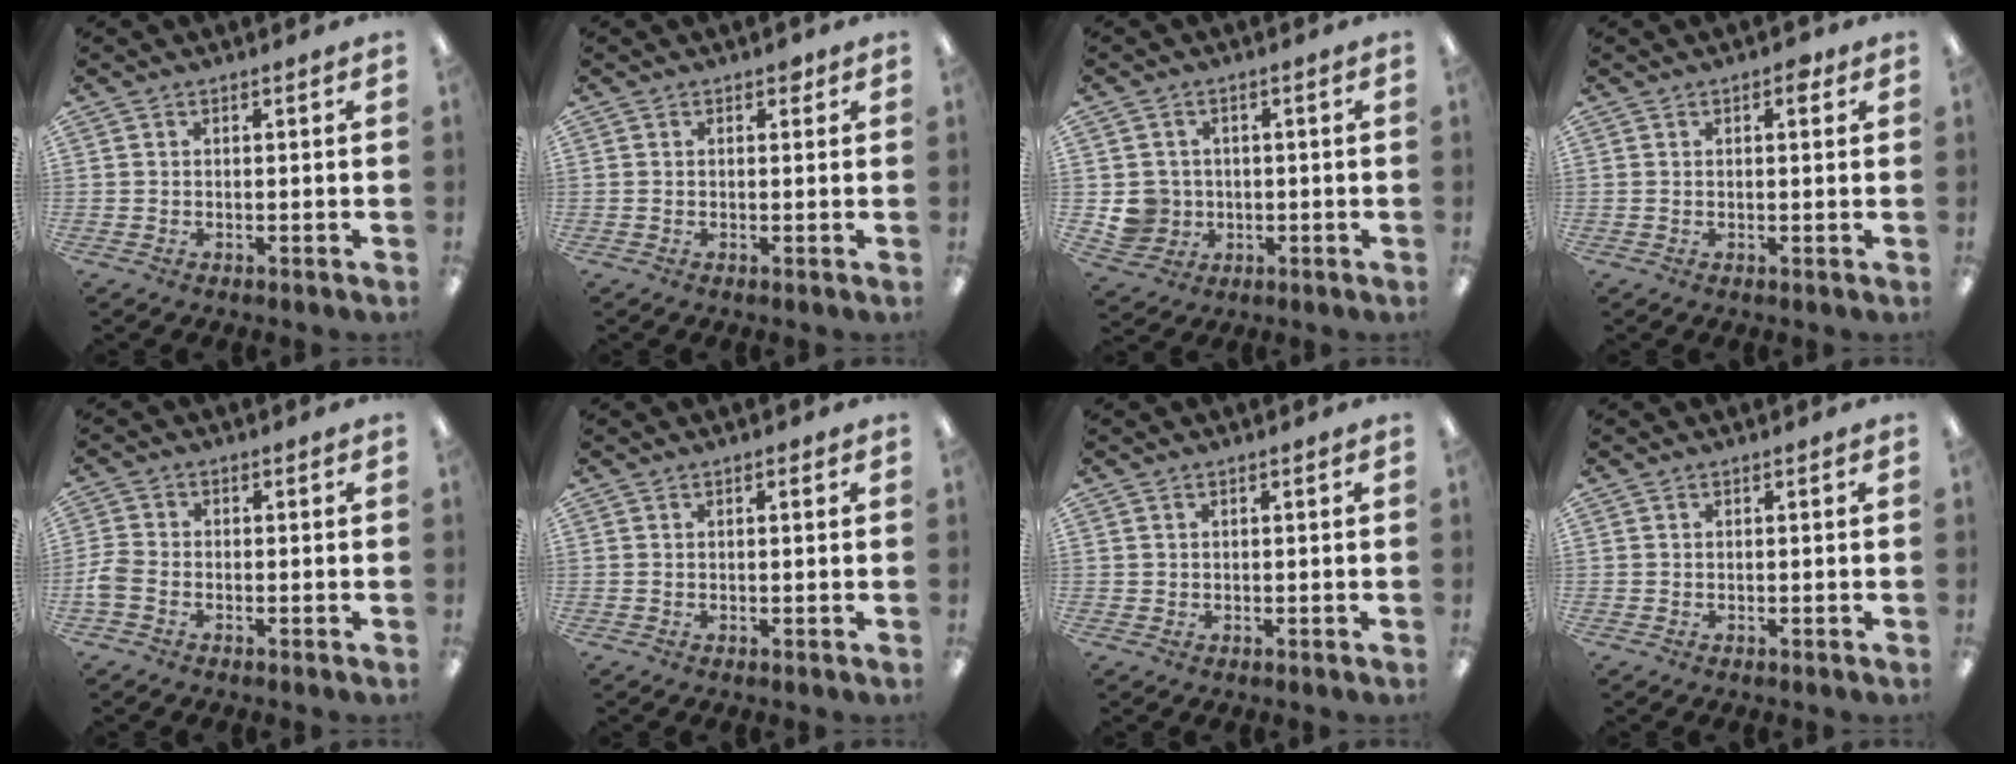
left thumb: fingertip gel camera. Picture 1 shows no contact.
{"total": 1.4, "force": [0.8, 0.8, 0.9], "torque": [-0.010, -0.001, 0.012]}
{"total": 6.0, "force": [0.0, 5.9, 1.1], "torque": [-0.026, 0.008, 0.007]}
{"total": 2.8, "force": [1.4, 1.2, 2.2], "torque": [-0.023, -0.005, 0.018]}
{"total": 3.6, "force": [-1.5, 2.4, 2.3], "torque": [-0.049, 0.005, -0.028]}
{"total": 0.9, "force": [0.5, 0.3, 0.7], "torque": [-0.007, -0.001, 0.006]}
{"total": 0.7, "force": [0.3, 0.6, 0.0], "torque": [0.000, 0.004, 0.005]}
{"total": 0.0}